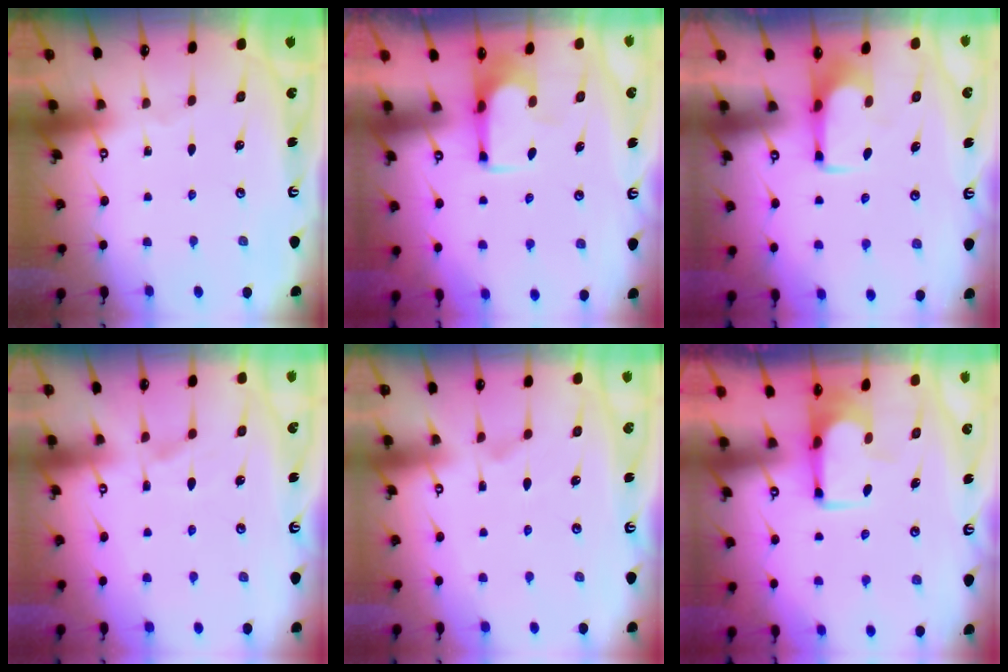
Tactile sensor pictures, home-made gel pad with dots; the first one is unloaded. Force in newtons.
{"total": 0.8, "press": 0.2, "slide": 0.8}
{"total": 2.2, "press": 2.1, "slide": 0.4}
{"total": 1.5, "press": 0.9, "slide": 1.2}
{"total": 1.9, "press": 1.5, "slide": 1.2}
{"total": 3.5, "press": 3.4, "slide": 0.4}